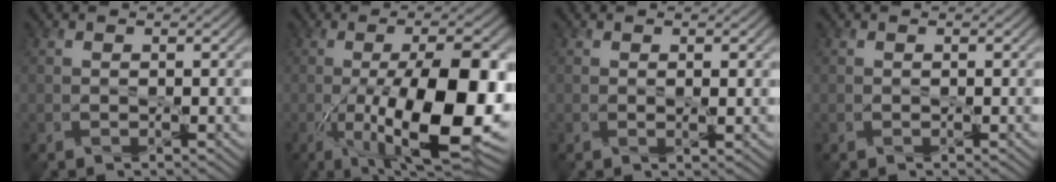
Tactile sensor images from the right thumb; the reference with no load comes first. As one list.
[{"total": 17.3, "force": [-3.9, 5.7, 15.9], "torque": [-0.234, -0.006, -0.058]}, {"total": 0.6, "force": [0.2, 0.1, 0.6], "torque": [-0.013, 0.003, 0.002]}, {"total": 0.0}]